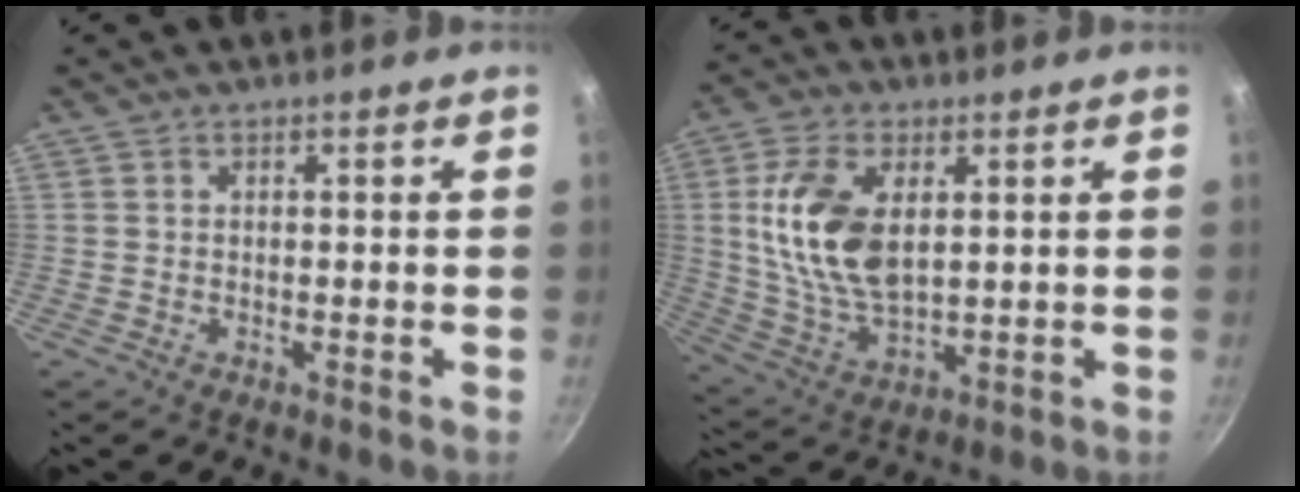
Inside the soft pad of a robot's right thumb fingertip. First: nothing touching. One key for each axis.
{"total": 14.8, "fx": 3.0, "fy": 8.3, "fz": 11.9, "tx": -0.222, "ty": -0.013, "tz": 0.065}